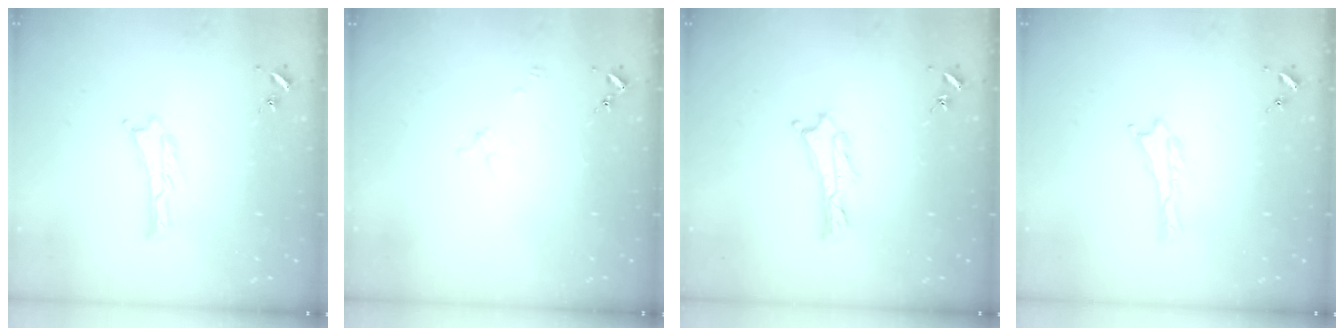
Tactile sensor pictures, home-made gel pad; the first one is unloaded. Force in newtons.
{"total": 2.0, "press": 2.0, "slide": 0.2}
{"total": 2.4, "press": 2.4, "slide": 0.3}
{"total": 0.0}